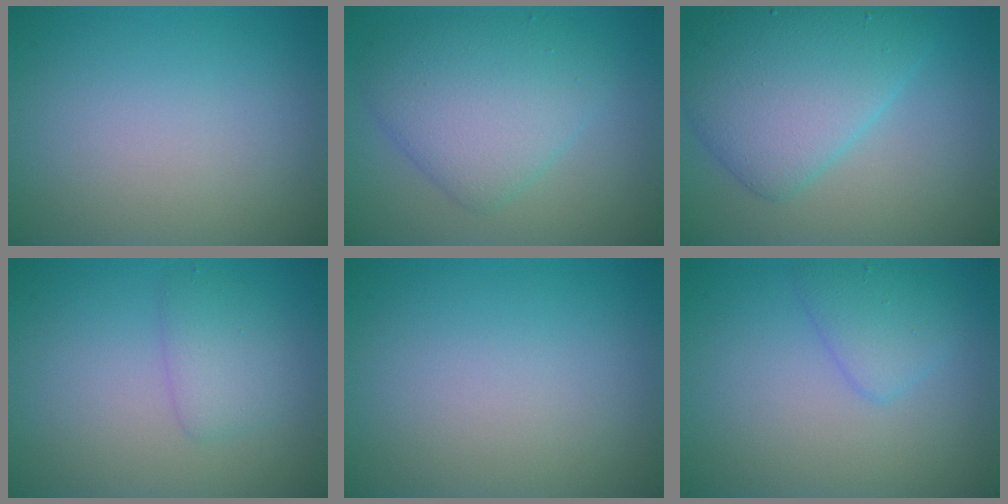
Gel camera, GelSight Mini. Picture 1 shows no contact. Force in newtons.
{"total": 5.6, "press": 5.6, "slide": 0.3}
{"total": 6.6, "press": 6.6, "slide": 0.1}
{"total": 2.0, "press": 2.0, "slide": 0.1}
{"total": 0.0}
{"total": 2.3, "press": 2.2, "slide": 0.1}